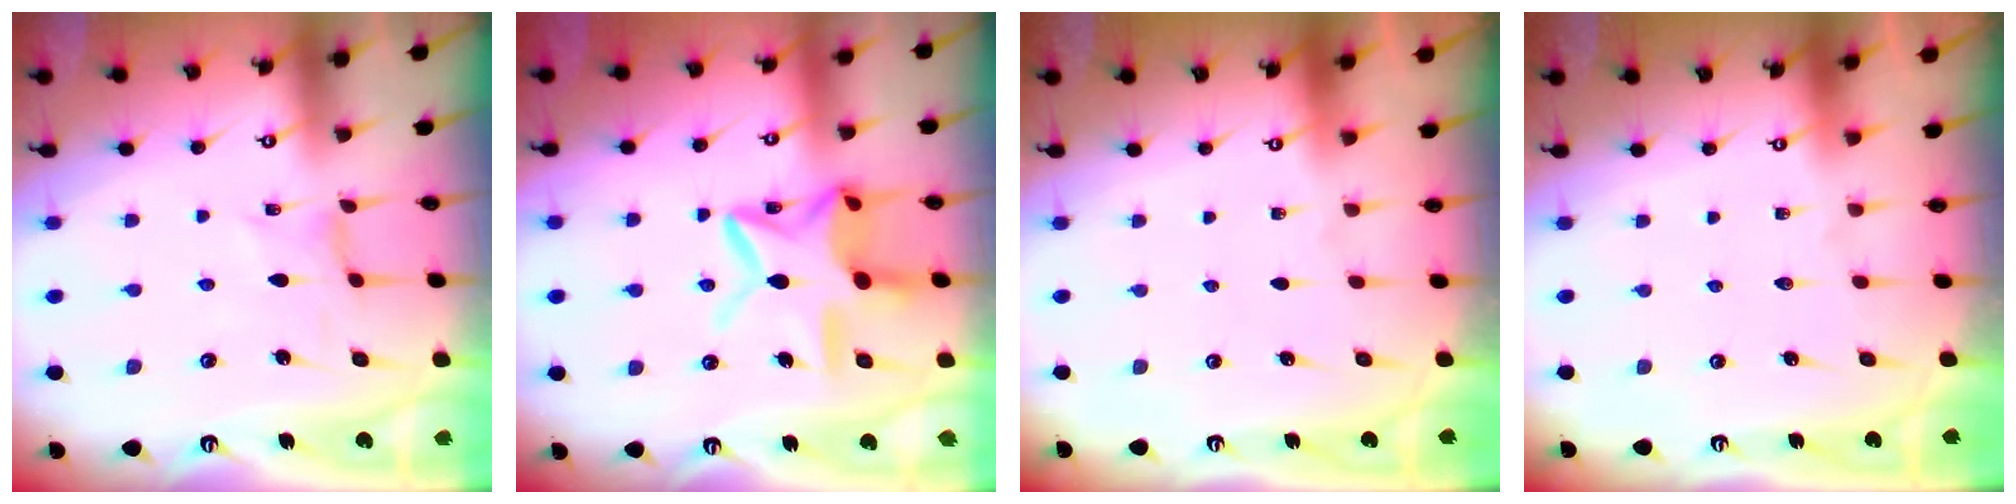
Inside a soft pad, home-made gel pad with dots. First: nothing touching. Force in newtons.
{"total": 15.8, "press": 15.7, "slide": 1.1}
{"total": 0.0}
{"total": 0.0}